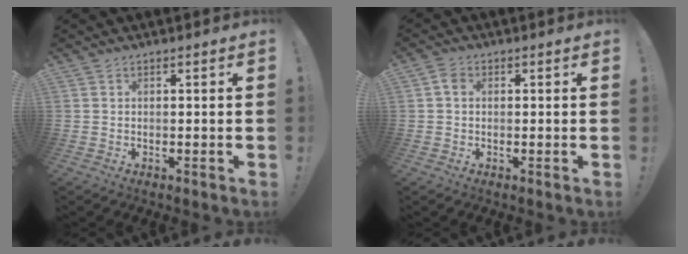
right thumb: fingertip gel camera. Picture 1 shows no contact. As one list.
[{"total": 2.7, "force": [0.4, 2.0, 1.7], "torque": [-0.033, 0.007, 0.008]}]